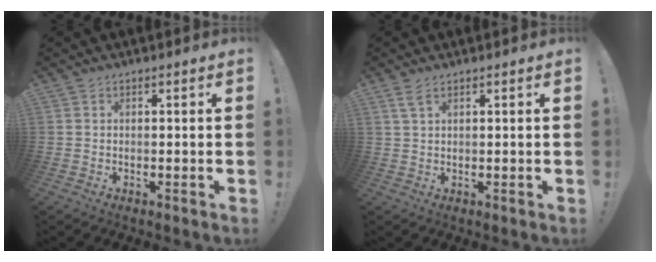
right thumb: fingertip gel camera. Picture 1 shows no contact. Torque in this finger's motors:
{"motor_torque": [-0.08, -0.08, 0.00, 0.01, 0.09]}